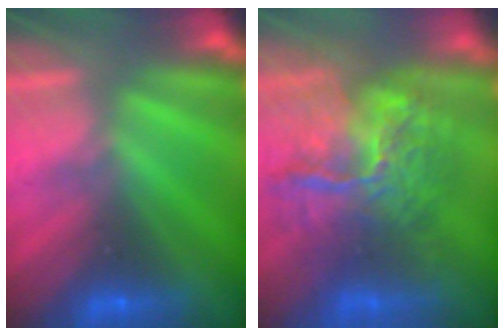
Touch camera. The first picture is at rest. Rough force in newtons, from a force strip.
{"total": 10.0}